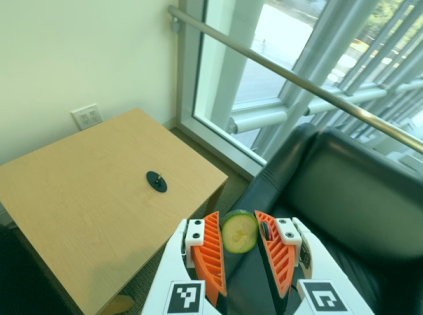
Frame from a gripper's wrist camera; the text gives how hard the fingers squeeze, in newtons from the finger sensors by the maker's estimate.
{"total": 7.8, "left": 7.6, "right": 8.0}